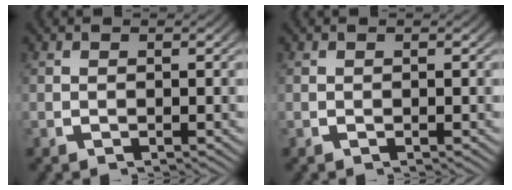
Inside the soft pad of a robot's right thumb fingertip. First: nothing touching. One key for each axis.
{"total": 0.0}